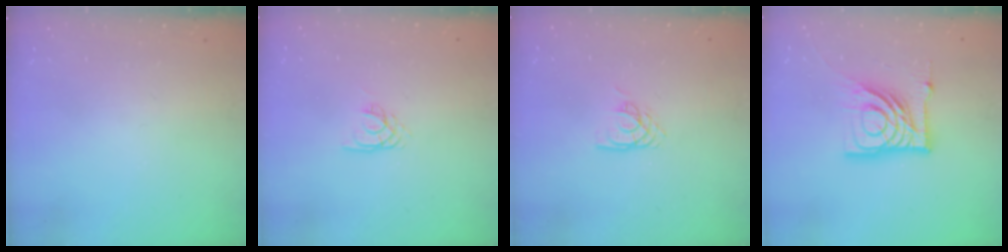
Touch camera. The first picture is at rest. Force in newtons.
{"total": 2.2, "press": 2.2, "slide": 0.3}
{"total": 5.1, "press": 5.1, "slide": 0.4}
{"total": 16.2, "press": 16.2, "slide": 1.7}